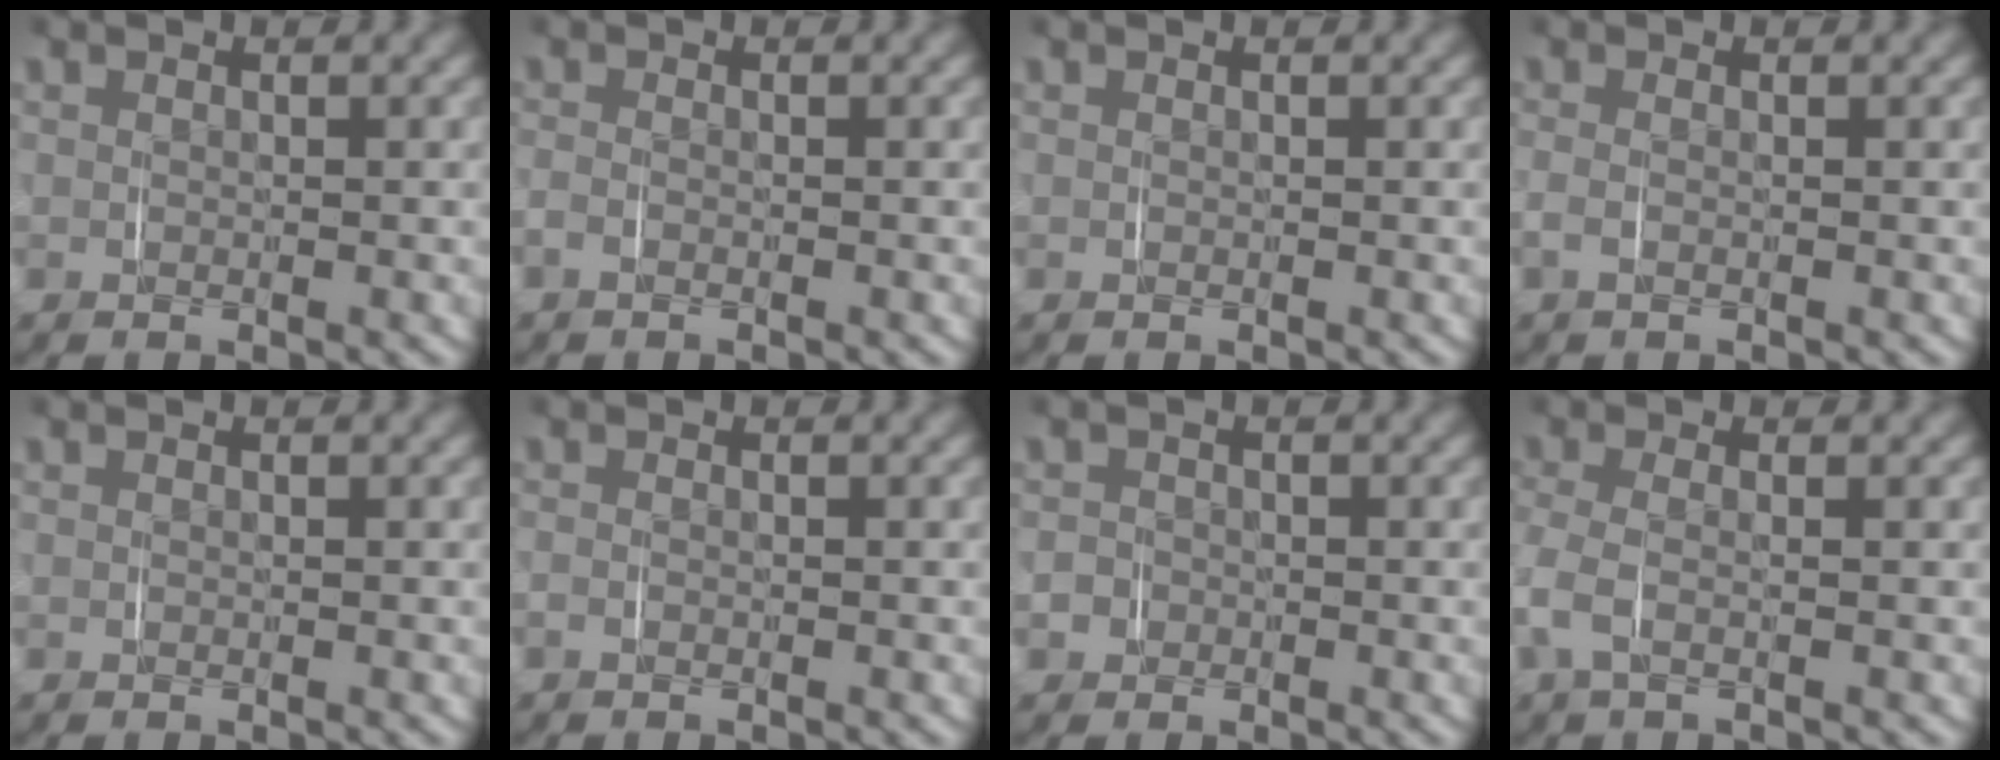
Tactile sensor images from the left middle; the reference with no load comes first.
{"total": 1.4, "force": [-0.8, 0.8, 0.9], "torque": [-0.029, -0.004, -0.016]}
{"total": 0.0}
{"total": 1.4, "force": [-0.5, 0.7, 1.1], "torque": [-0.038, -0.006, -0.009]}
{"total": 0.0}
{"total": 1.0, "force": [-0.6, 0.6, 0.5], "torque": [-0.020, -0.002, -0.011]}
{"total": 1.8, "force": [-0.7, 1.6, 0.2], "torque": [-0.013, -0.004, -0.016]}
{"total": 3.1, "force": [-0.7, 1.6, 2.5], "torque": [-0.082, -0.008, -0.012]}